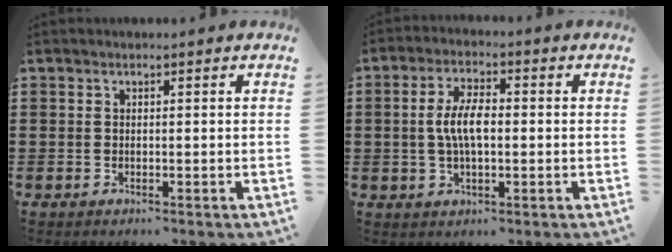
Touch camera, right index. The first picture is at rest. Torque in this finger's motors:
{"motor_torque": [0.90, 0.21, 0.42, 0.17]}